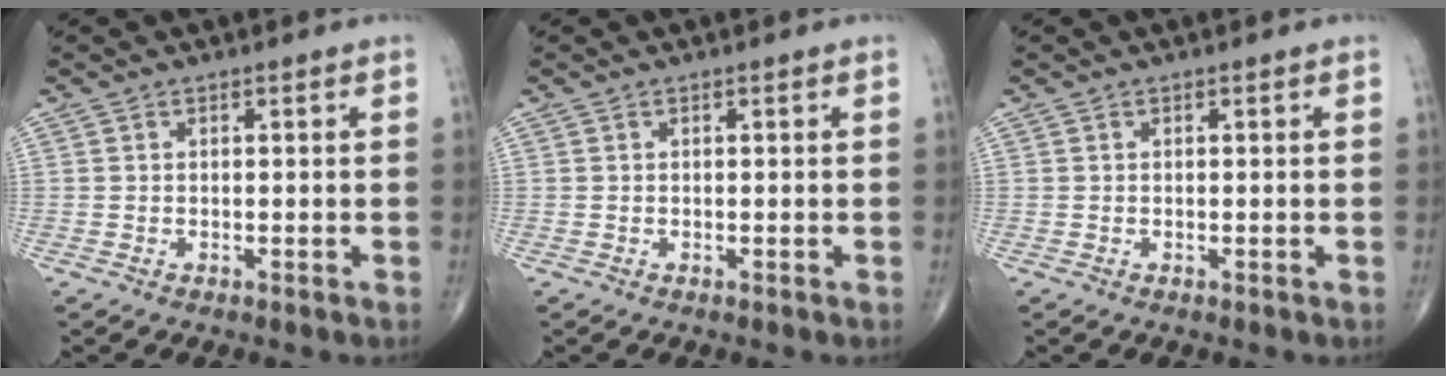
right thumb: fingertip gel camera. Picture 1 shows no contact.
{"total": 0.0}
{"total": 0.0}